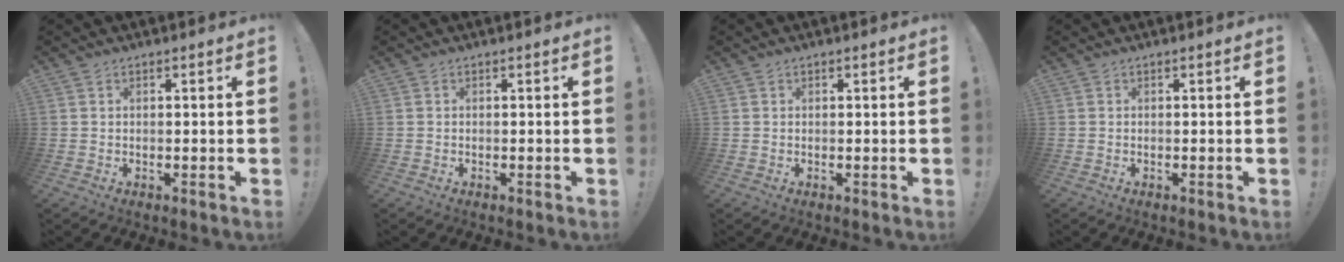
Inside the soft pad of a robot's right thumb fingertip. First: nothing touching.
{"total": 0.0}
{"total": 0.0}
{"total": 0.0}